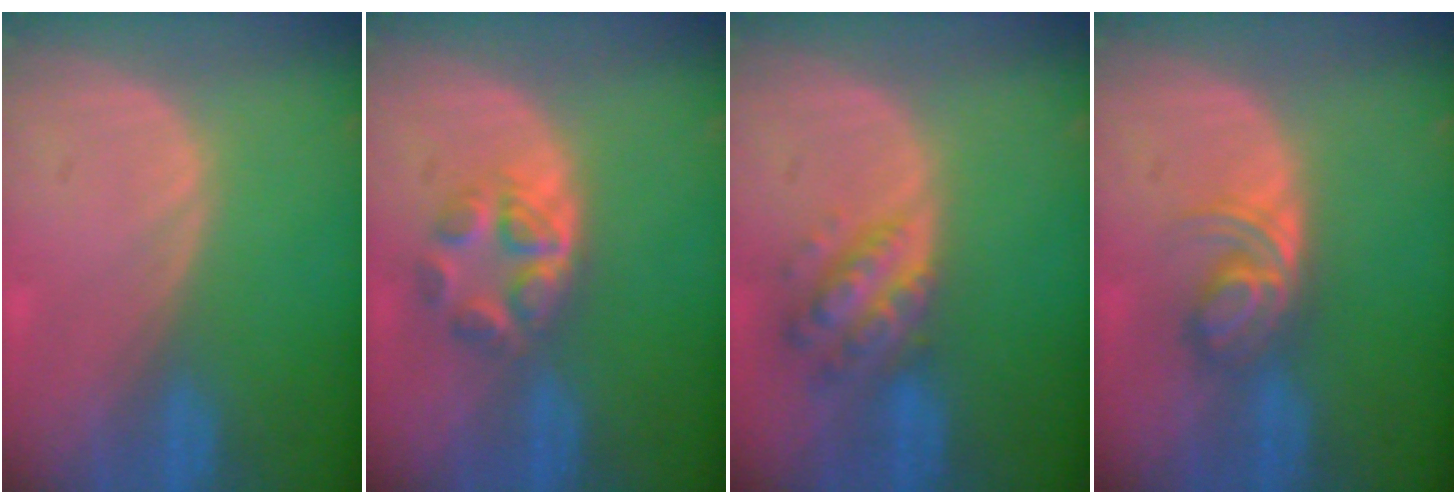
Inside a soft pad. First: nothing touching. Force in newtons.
{"total": 5.0, "press": 4.8, "slide": 1.3}
{"total": 6.4, "press": 5.8, "slide": 2.8}
{"total": 5.8, "press": 5.0, "slide": 2.9}